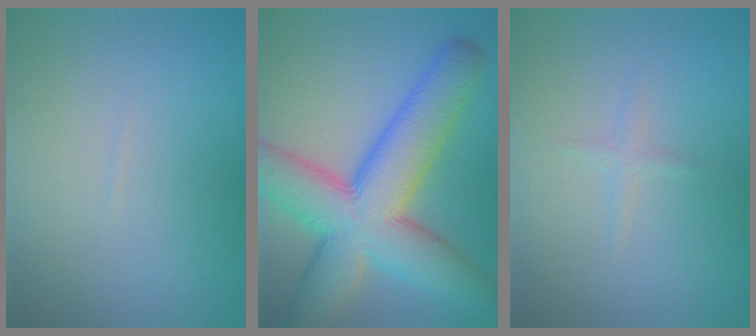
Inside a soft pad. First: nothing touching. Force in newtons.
{"total": 11.7, "press": 11.7, "slide": 0.5}
{"total": 0.8, "press": 0.8, "slide": 0.1}